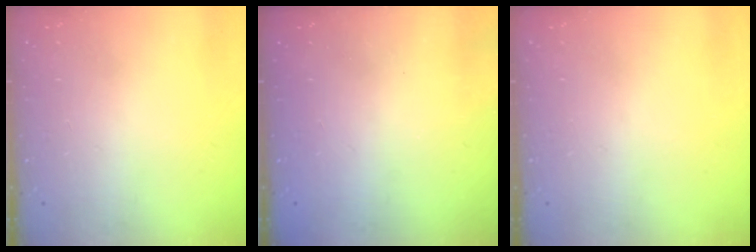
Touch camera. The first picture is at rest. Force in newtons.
{"total": 2.4, "press": 2.3, "slide": 0.8}
{"total": 0.0}